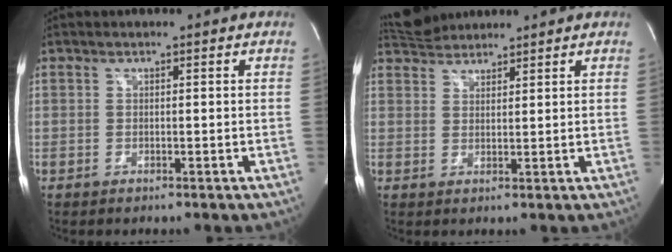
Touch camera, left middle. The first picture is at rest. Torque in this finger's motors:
{"motor_torque": [0.28, -0.31, -0.06, -0.01]}